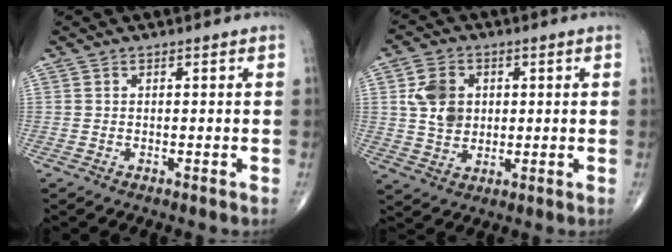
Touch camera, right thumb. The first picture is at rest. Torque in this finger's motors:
{"motor_torque": [0.00, 0.18, 0.92, 0.26, 0.05]}